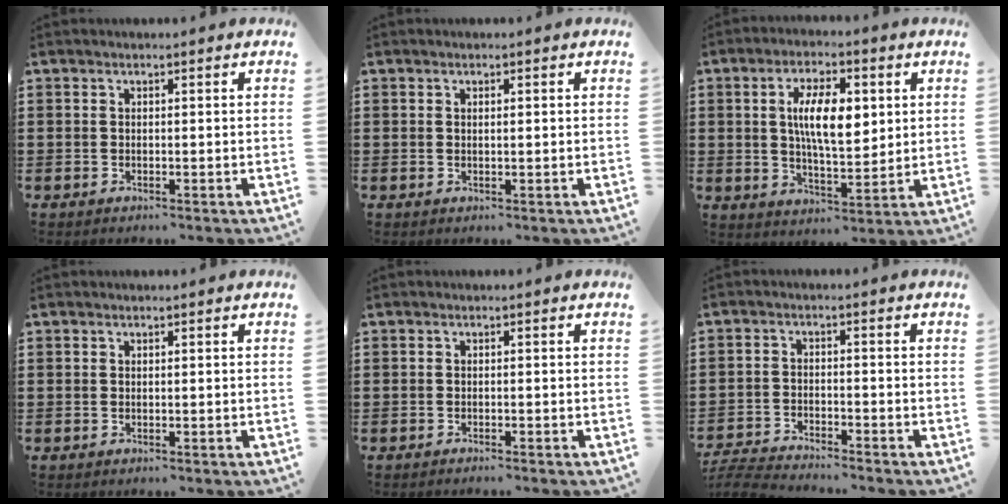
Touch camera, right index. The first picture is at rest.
{"total": 0.6, "force": [0.2, 0.0, 0.6], "torque": [-0.012, -0.003, 0.004]}
{"total": 9.0, "force": [2.1, 3.5, 8.1], "torque": [-0.154, 0.006, 0.034]}
{"total": 0.0}
{"total": 0.6, "force": [-0.6, -0.2, 0.1], "torque": [-0.004, -0.004, -0.010]}
{"total": 4.2, "force": [-4.2, -0.1, 0.4], "torque": [-0.022, -0.009, -0.091]}